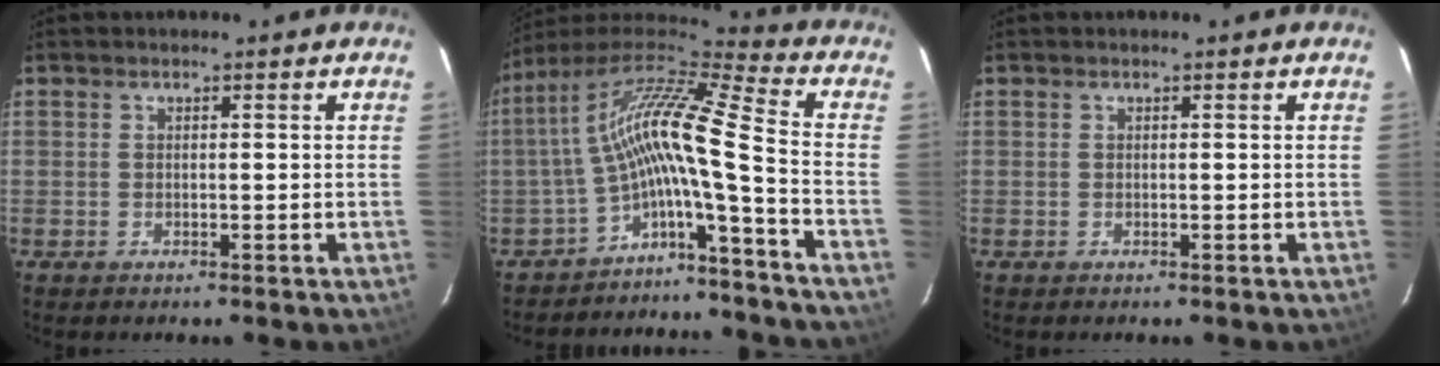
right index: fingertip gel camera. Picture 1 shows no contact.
{"total": 11.9, "force": [-4.0, -1.3, 11.1], "torque": [-0.190, -0.002, -0.083]}
{"total": 0.0}